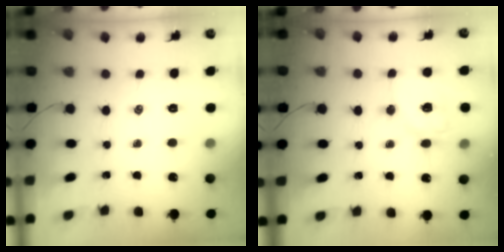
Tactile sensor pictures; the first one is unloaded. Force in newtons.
{"total": 10.4, "press": 10.3, "slide": 1.6}